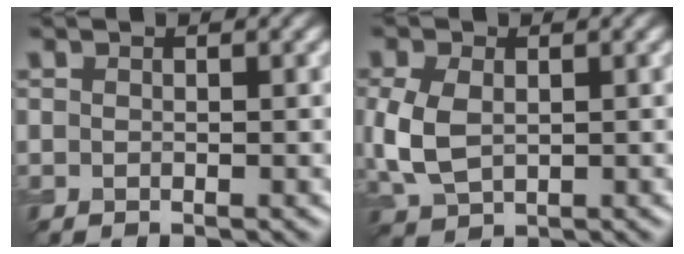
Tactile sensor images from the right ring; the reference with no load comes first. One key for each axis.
{"total": 4.5, "fx": 0.1, "fy": 3.0, "fz": 3.4, "tx": -0.092, "ty": -0.004, "tz": 0.006}